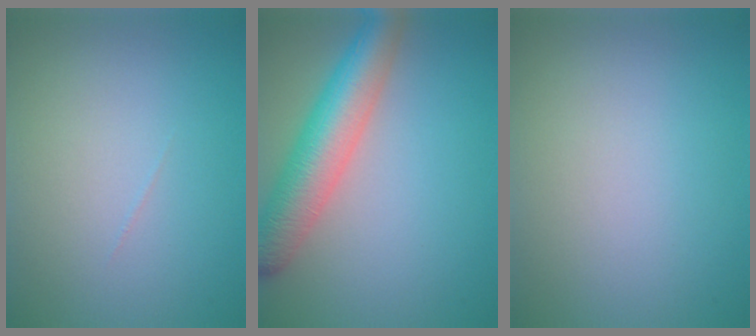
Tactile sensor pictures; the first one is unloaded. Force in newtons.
{"total": 6.9, "press": 6.9, "slide": 0.2}
{"total": 0.0}